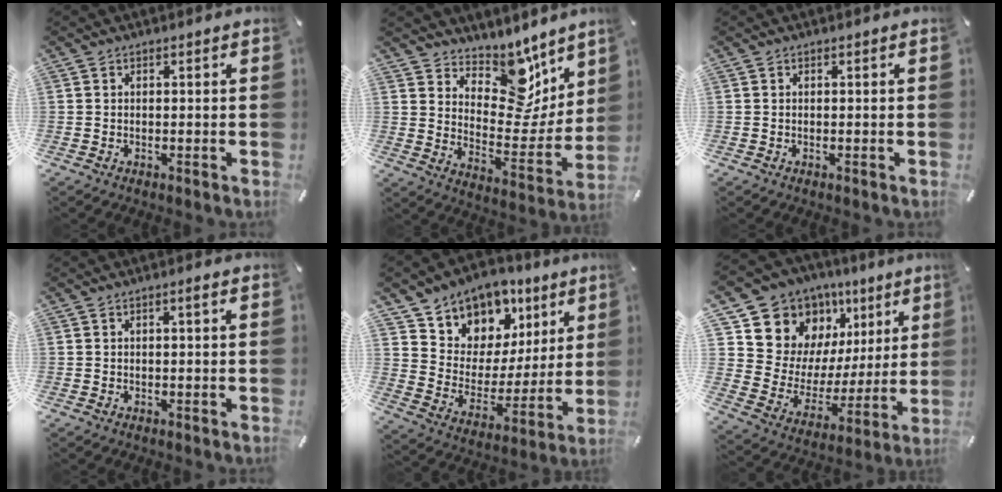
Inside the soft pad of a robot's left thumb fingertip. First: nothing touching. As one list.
[{"total": 13.1, "force": [9.1, 7.8, 5.1], "torque": [-0.055, -0.092, 0.164]}, {"total": 0.0}, {"total": 1.2, "force": [0.2, 0.1, 1.2], "torque": [-0.022, 0.000, 0.003]}, {"total": 9.6, "force": [6.5, 6.9, -1.0], "torque": [0.002, -0.084, 0.122]}, {"total": 15.5, "force": [9.6, 11.5, 4.0], "torque": [-0.069, -0.085, 0.186]}]